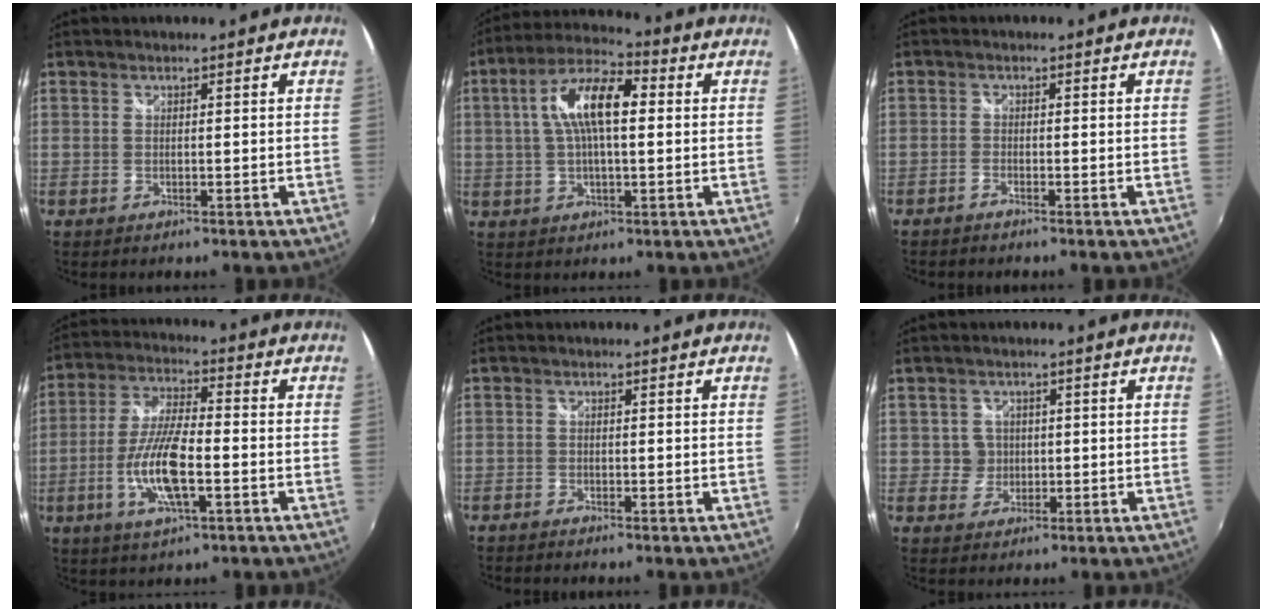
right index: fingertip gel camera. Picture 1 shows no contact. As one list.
[{"total": 11.5, "force": [1.8, 4.3, 10.5], "torque": [-0.198, 0.024, 0.027]}, {"total": 1.0, "force": [-1.0, 0.1, 0.2], "torque": [-0.011, -0.002, -0.025]}, {"total": 10.9, "force": [-3.5, 2.7, 10.0], "torque": [-0.206, -0.002, -0.069]}, {"total": 1.0, "force": [-1.0, 0.1, 0.2], "torque": [-0.010, -0.006, -0.021]}, {"total": 2.7, "force": [0.1, 2.7, -0.2], "torque": [0.008, 0.011, 0.004]}]